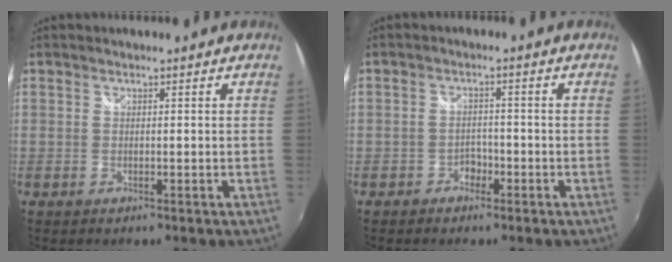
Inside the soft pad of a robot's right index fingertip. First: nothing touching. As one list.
[{"total": 2.4, "force": [-1.5, 1.8, 0.6], "torque": [-0.014, 0.005, -0.025]}]